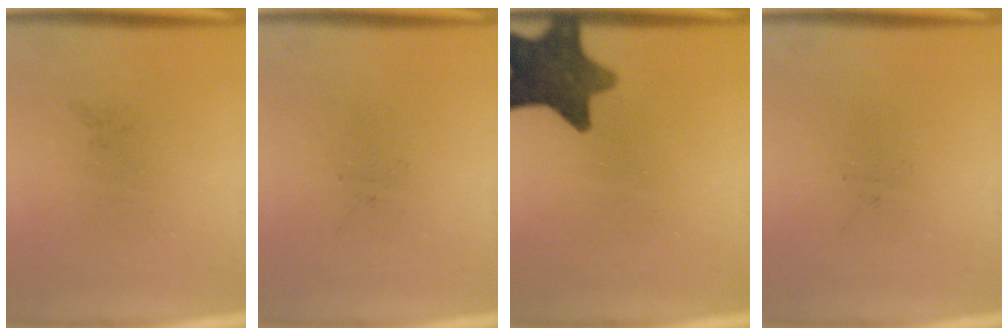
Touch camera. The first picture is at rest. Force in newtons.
{"total": 0.0}
{"total": 11.2}
{"total": 0.0}